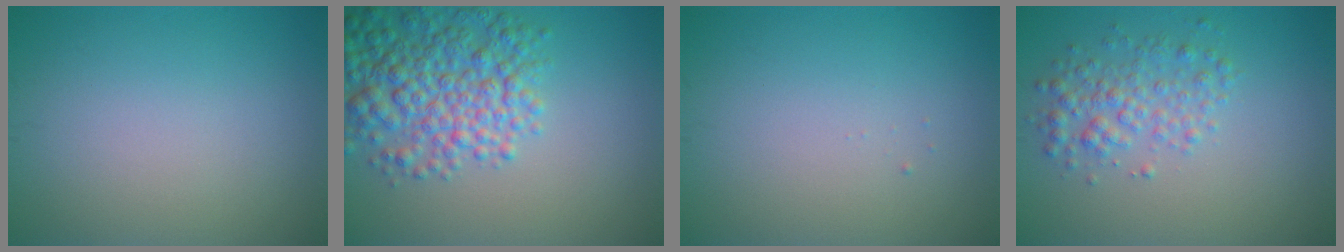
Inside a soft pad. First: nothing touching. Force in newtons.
{"total": 6.7, "press": 6.7, "slide": 0.2}
{"total": 0.0}
{"total": 3.0, "press": 3.0, "slide": 0.0}